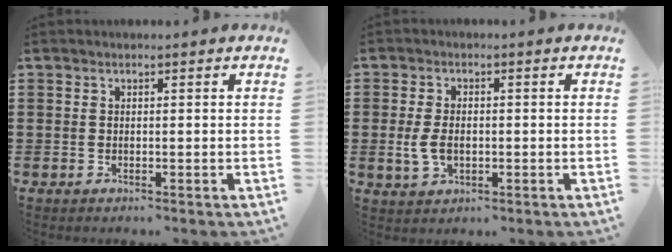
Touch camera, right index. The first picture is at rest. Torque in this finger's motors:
{"motor_torque": [0.64, 0.85, 0.07, 0.02]}